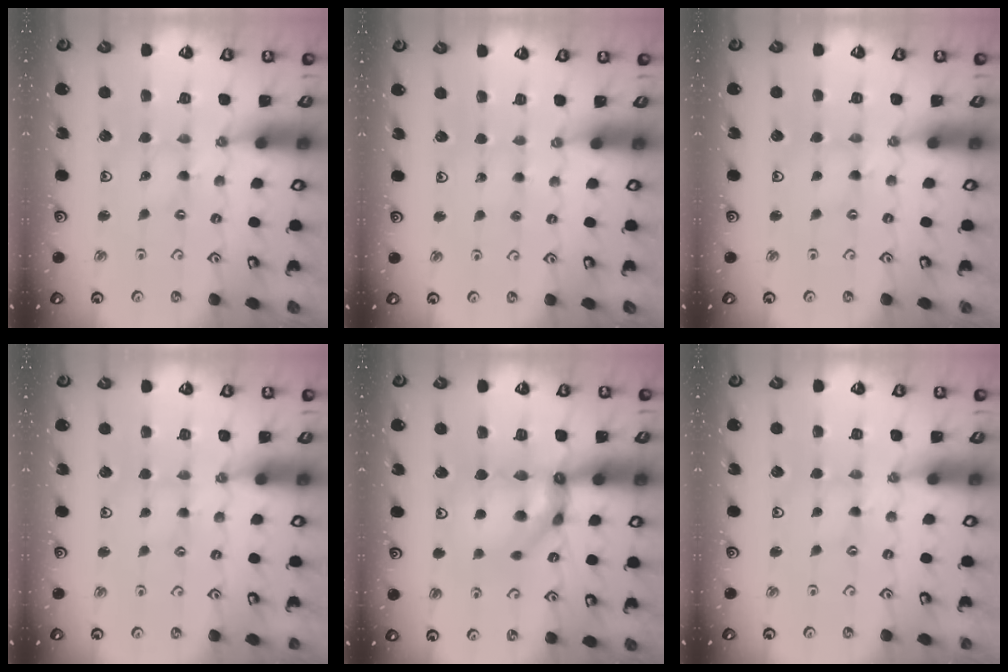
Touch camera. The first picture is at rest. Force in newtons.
{"total": 2.2, "press": 2.2, "slide": 0.2}
{"total": 0.9, "press": 0.8, "slide": 0.2}
{"total": 2.5, "press": 2.5, "slide": 0.4}
{"total": 12.7, "press": 12.5, "slide": 2.0}
{"total": 0.6, "press": 0.6, "slide": 0.2}